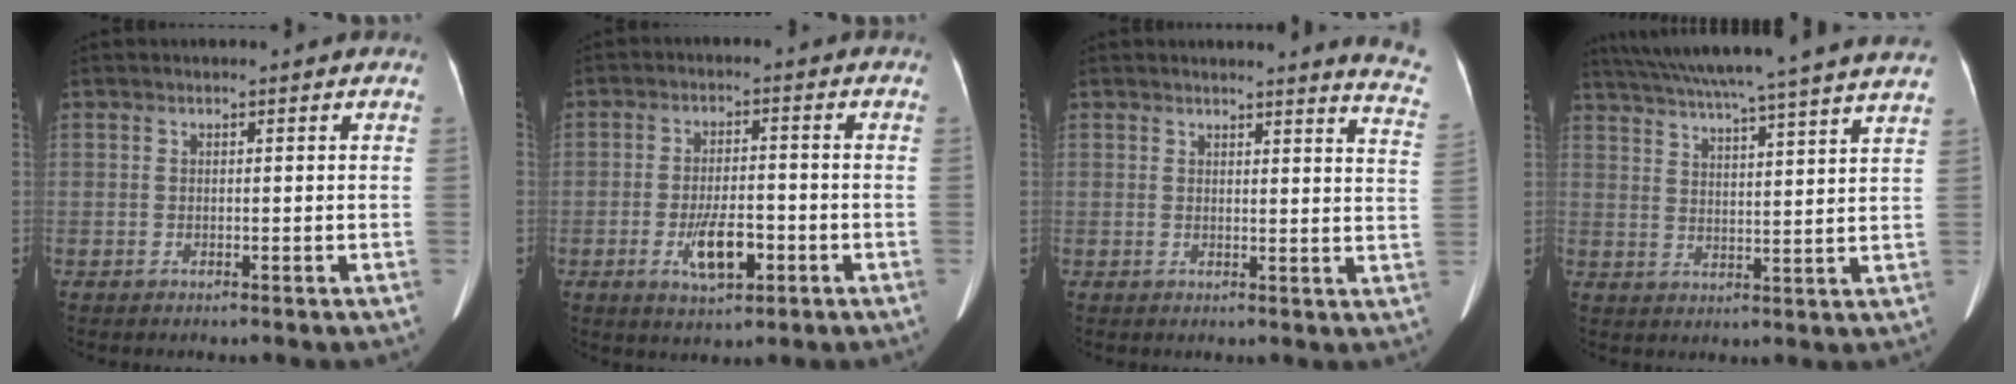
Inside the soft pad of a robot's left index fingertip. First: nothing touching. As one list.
[{"total": 6.7, "force": [-2.6, 2.5, 5.6], "torque": [-0.105, -0.004, -0.040]}, {"total": 8.3, "force": [8.0, -0.4, 2.2], "torque": [-0.011, -0.072, 0.057]}, {"total": 25.8, "force": [22.9, -0.8, 11.8], "torque": [-0.199, -0.007, 0.302]}]